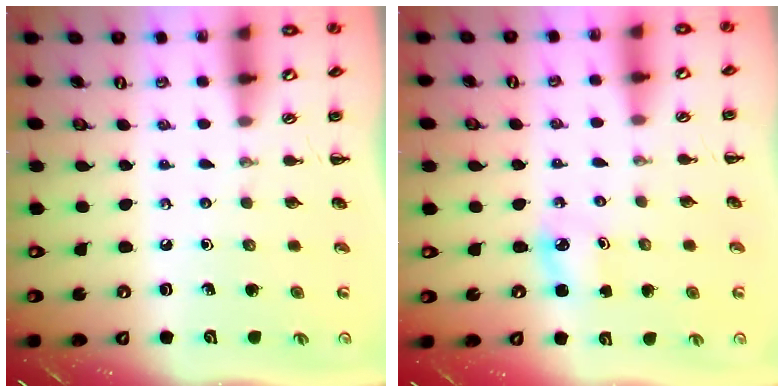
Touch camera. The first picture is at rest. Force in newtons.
{"total": 2.9, "press": 2.8, "slide": 0.5}